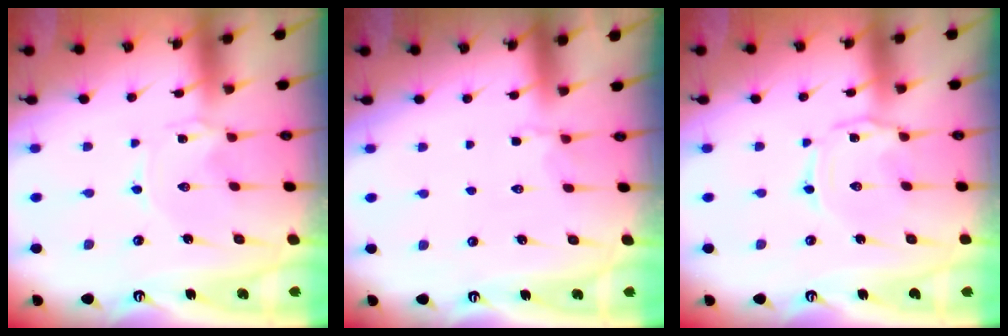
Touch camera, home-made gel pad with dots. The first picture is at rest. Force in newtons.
{"total": 3.2, "press": 2.7, "slide": 1.8}
{"total": 2.0, "press": 2.0, "slide": 0.3}